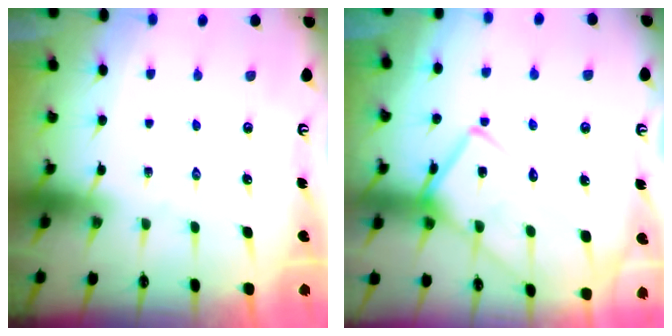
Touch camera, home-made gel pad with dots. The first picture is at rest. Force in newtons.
{"total": 15.9, "press": 15.8, "slide": 1.4}